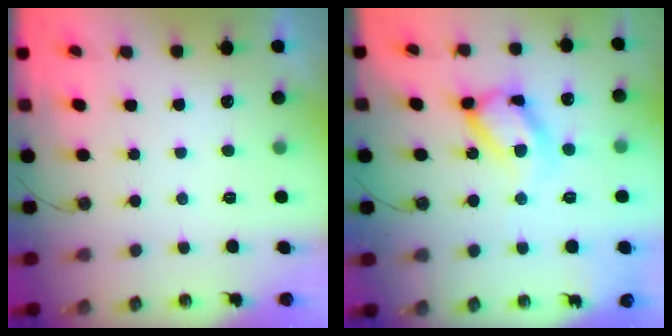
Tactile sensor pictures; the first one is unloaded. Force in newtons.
{"total": 16.6, "press": 16.6, "slide": 1.2}